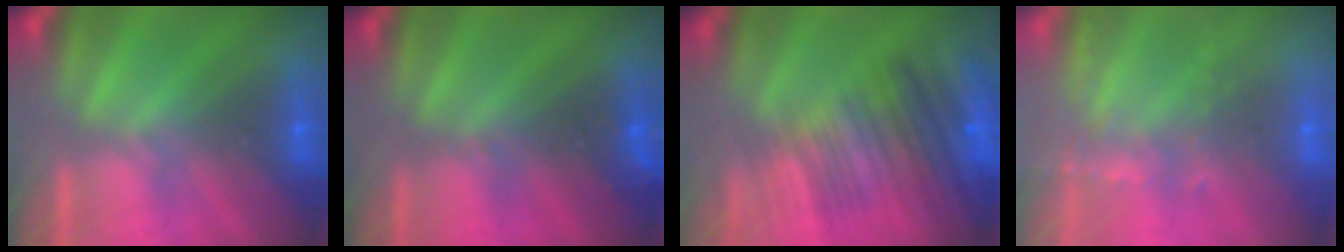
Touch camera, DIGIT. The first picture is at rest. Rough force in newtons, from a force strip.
{"total": 2.4}
{"total": 7.4}
{"total": 13.7}